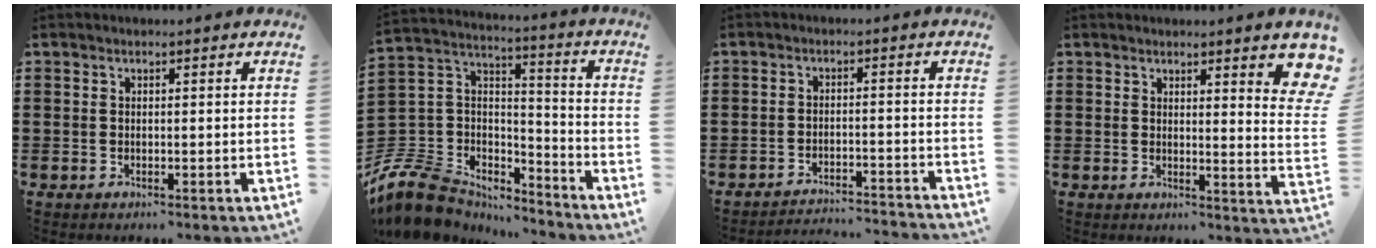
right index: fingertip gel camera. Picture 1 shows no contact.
{"total": 10.8, "force": [-8.7, 5.8, 2.7], "torque": [-0.094, 0.015, -0.172]}
{"total": 3.1, "force": [-3.1, 0.0, 0.3], "torque": [-0.012, 0.001, -0.067]}
{"total": 4.1, "force": [3.1, 0.4, 2.6], "torque": [-0.042, -0.017, 0.047]}